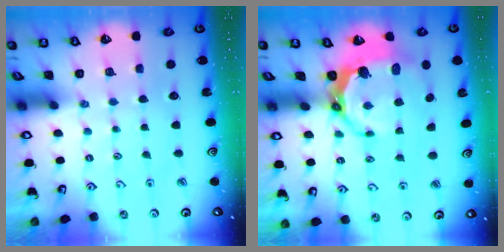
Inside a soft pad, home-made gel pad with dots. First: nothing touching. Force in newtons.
{"total": 6.4, "press": 5.0, "slide": 4.0}